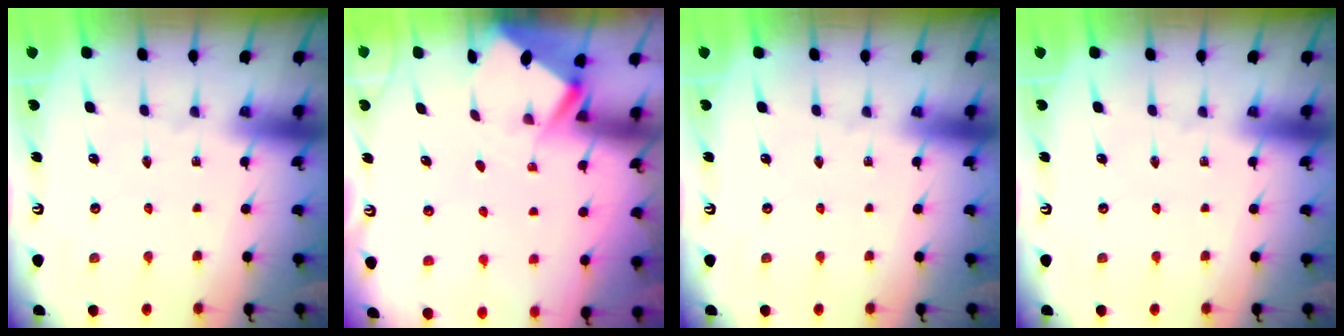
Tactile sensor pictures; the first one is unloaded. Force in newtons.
{"total": 2.8, "press": 2.8, "slide": 0.3}
{"total": 0.0}
{"total": 0.0}